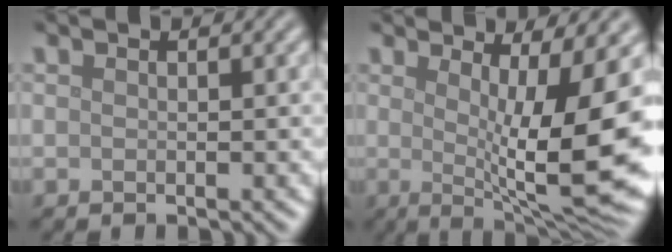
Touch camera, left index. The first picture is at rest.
{"total": 12.1, "force": [0.1, 2.8, 11.7], "torque": [-0.163, -0.012, 0.005]}